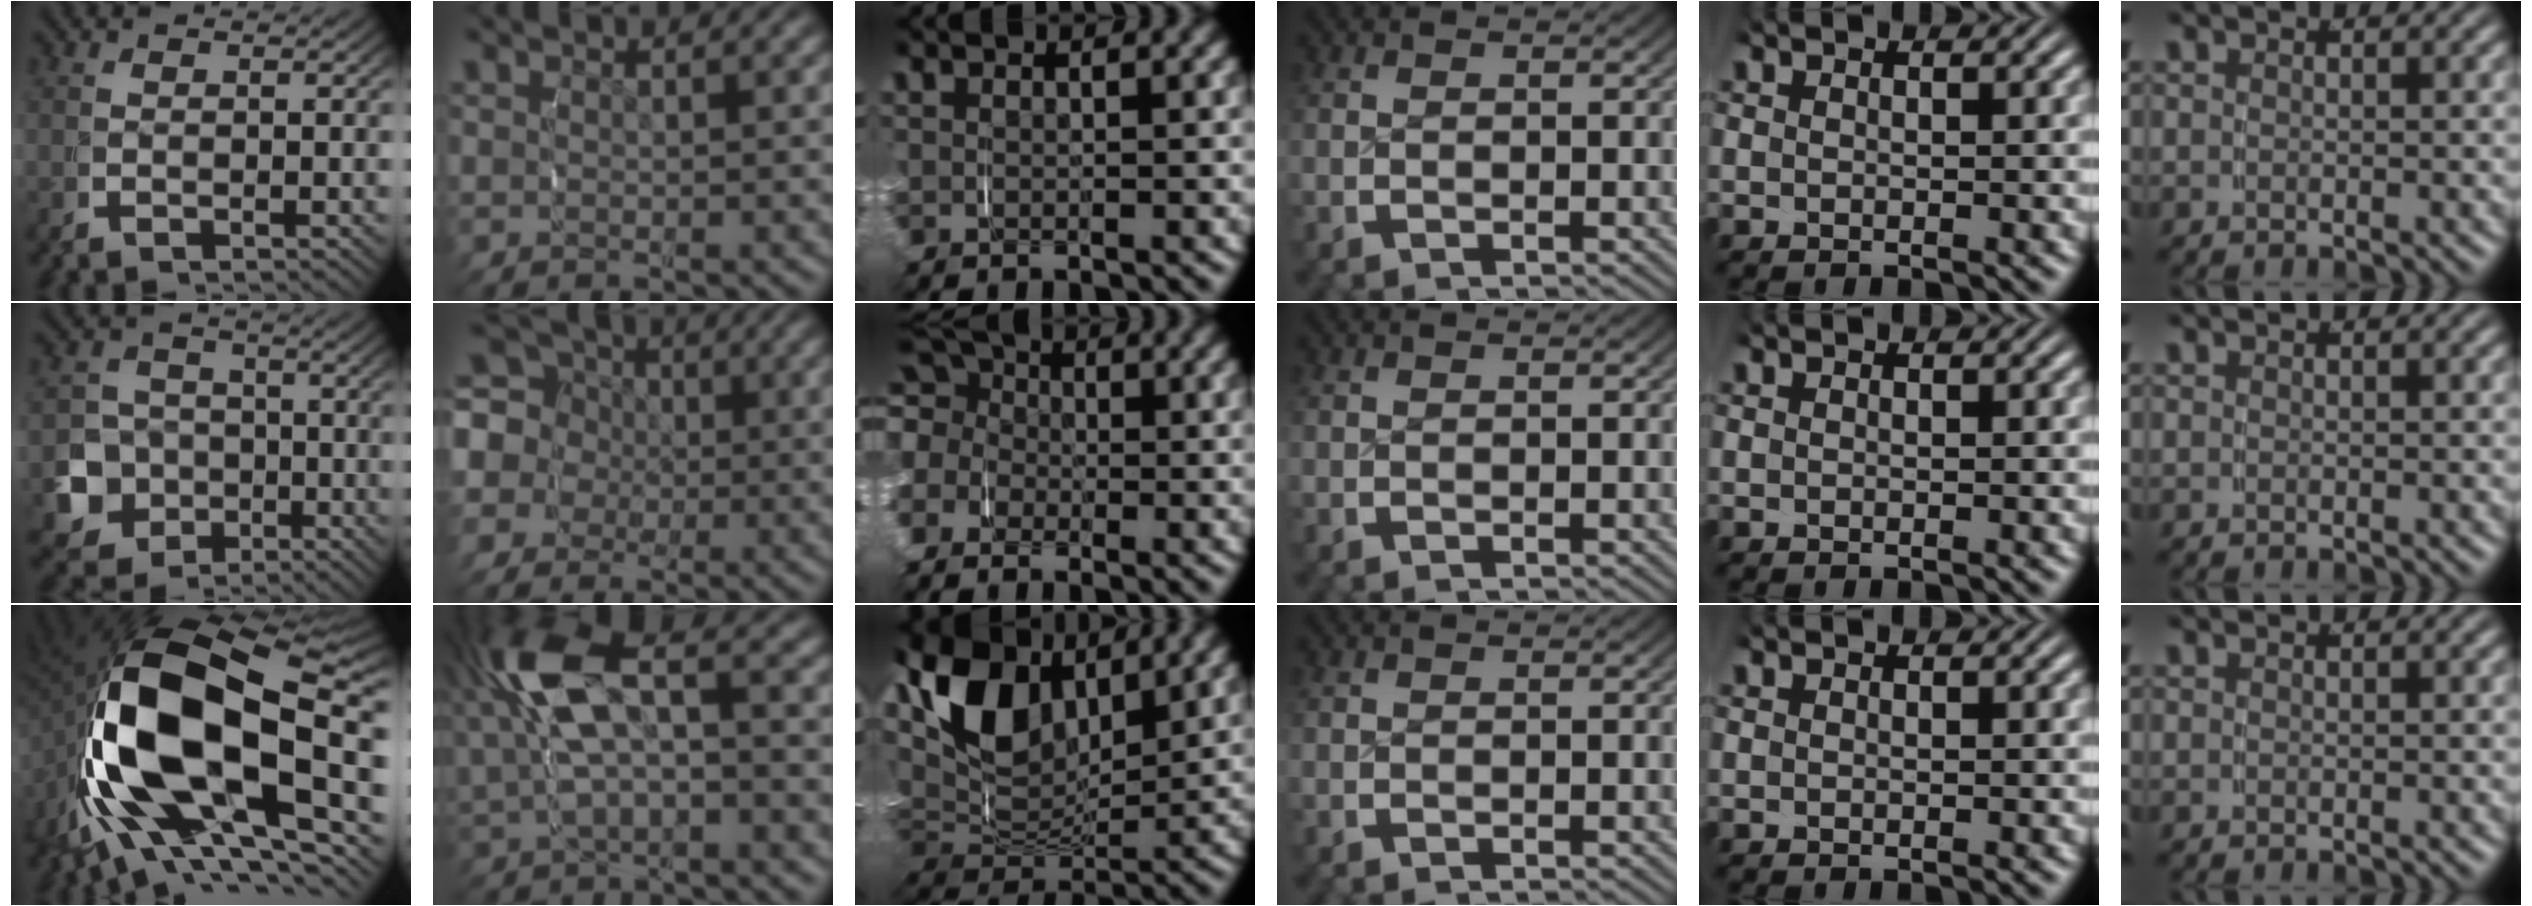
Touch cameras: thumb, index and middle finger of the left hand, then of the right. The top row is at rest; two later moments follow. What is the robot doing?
{"motion": "grasp_and_lifting", "object": "knife"}